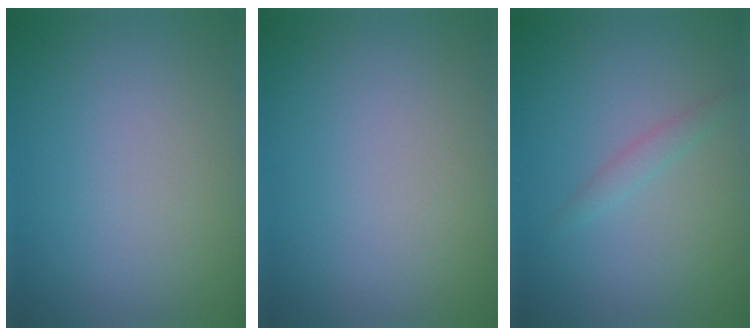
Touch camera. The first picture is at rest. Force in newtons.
{"total": 0.0}
{"total": 1.1, "press": 1.1, "slide": 0.0}